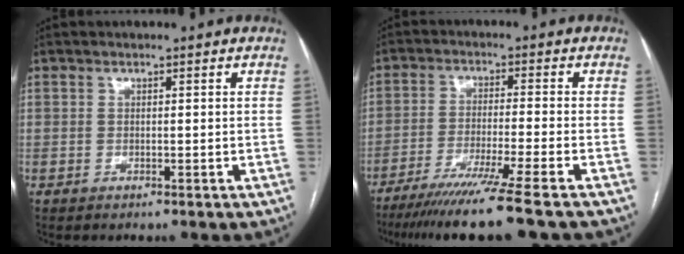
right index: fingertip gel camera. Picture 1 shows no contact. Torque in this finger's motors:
{"motor_torque": [1.35, -0.79, 0.66, 0.17]}